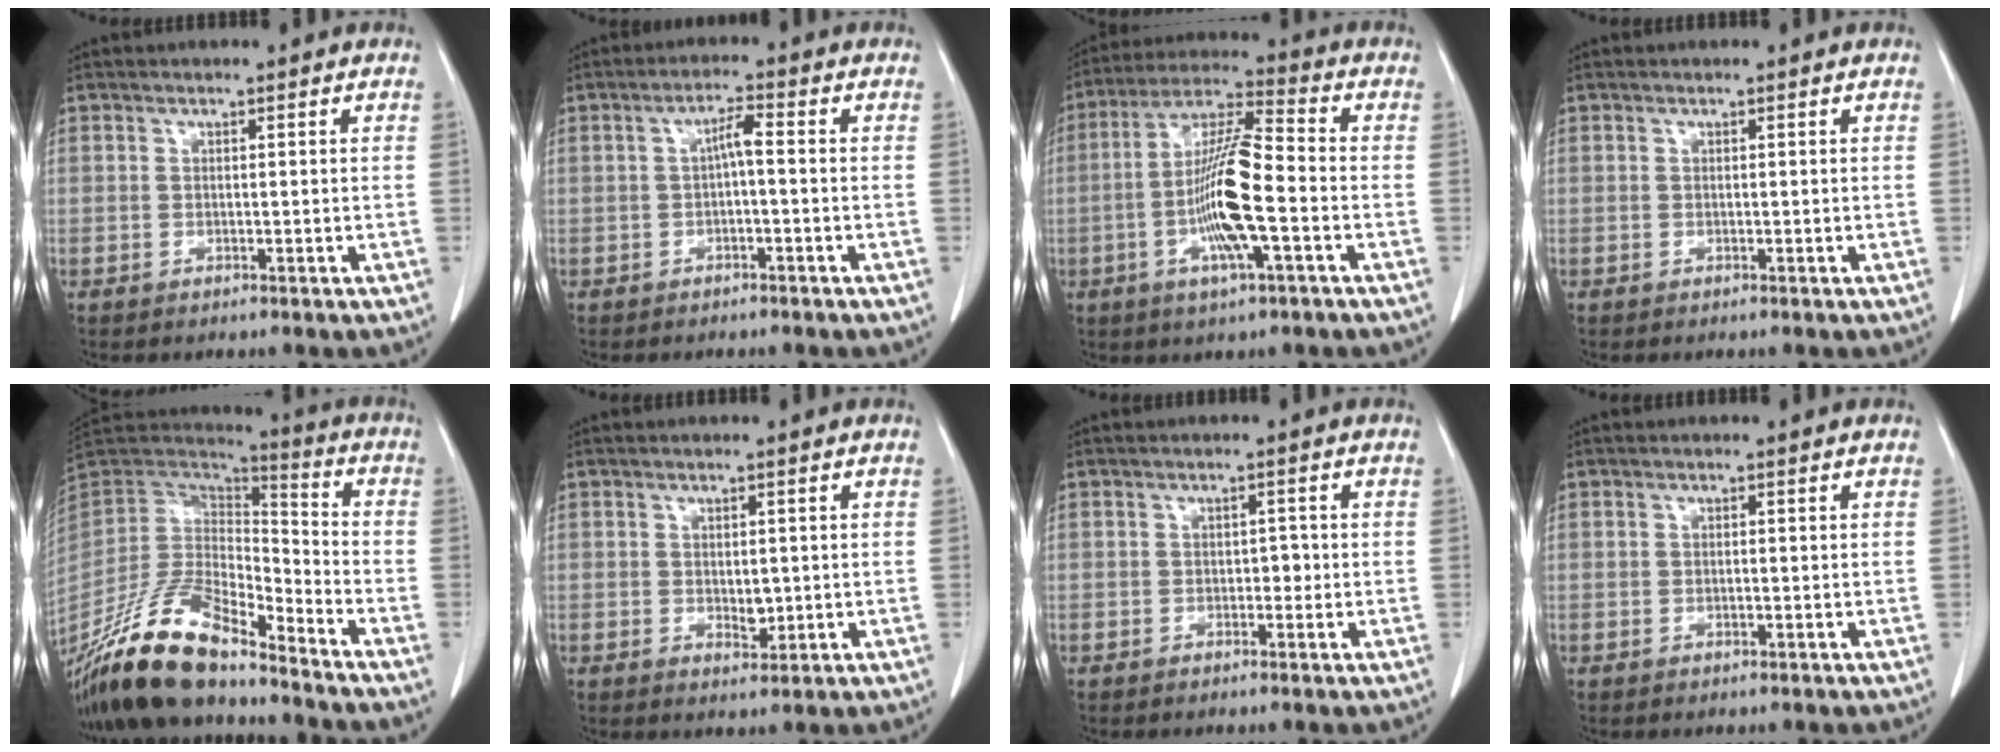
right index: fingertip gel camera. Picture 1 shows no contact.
{"total": 2.9, "force": [-0.2, 0.4, 2.9], "torque": [-0.050, 0.010, -0.003]}
{"total": 12.9, "force": [-3.1, 1.3, 12.5], "torque": [-0.240, 0.003, -0.060]}
{"total": 0.0}
{"total": 19.9, "force": [-16.0, 5.1, 10.7], "torque": [-0.227, -0.008, -0.303]}
{"total": 2.2, "force": [0.0, 1.2, 1.9], "torque": [-0.027, -0.003, 0.008]}
{"total": 1.4, "force": [-0.3, 0.9, 1.0], "torque": [-0.004, 0.006, -0.003]}
{"total": 0.0}